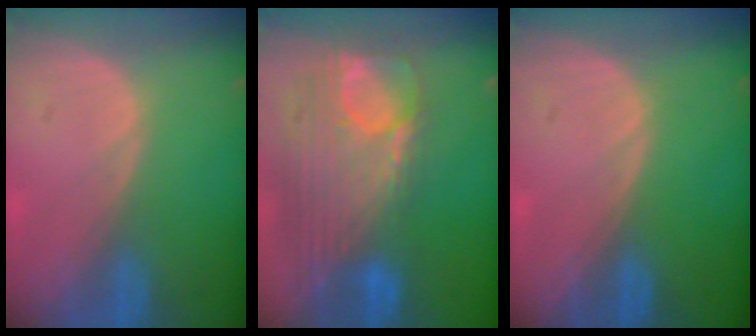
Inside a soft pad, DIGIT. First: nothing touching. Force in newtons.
{"total": 12.6, "press": 10.7, "slide": 6.7}
{"total": 0.0}